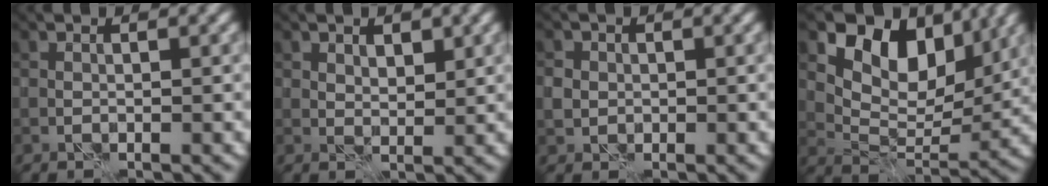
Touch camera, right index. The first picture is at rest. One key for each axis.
{"total": 1.8, "fx": 1.3, "fy": 1.0, "fz": 0.8, "tx": -0.011, "ty": -0.003, "tz": 0.022}
{"total": 1.8, "fx": 0.1, "fy": 1.8, "fz": 0.5, "tx": -0.012, "ty": -0.001, "tz": 0.002}
{"total": 8.7, "fx": 4.7, "fy": 5.3, "fz": 5.1, "tx": -0.077, "ty": -0.010, "tz": 0.079}